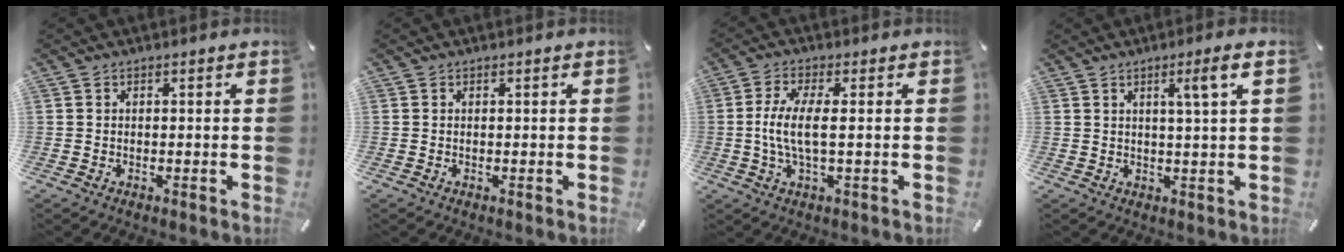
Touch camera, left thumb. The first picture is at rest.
{"total": 0.0}
{"total": 7.7, "force": [0.0, 1.9, 7.5], "torque": [-0.156, -0.011, -0.004]}
{"total": 5.4, "force": [2.3, -0.1, 4.9], "torque": [-0.092, -0.005, 0.033]}